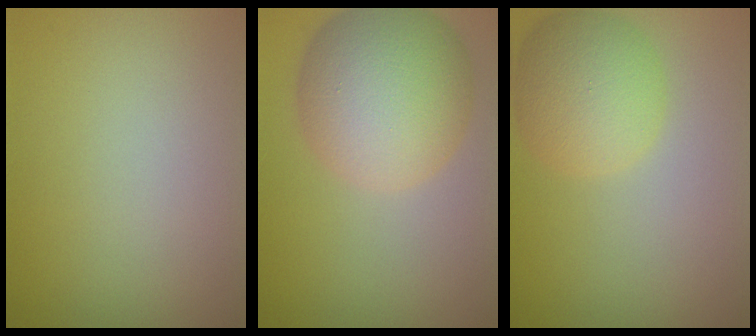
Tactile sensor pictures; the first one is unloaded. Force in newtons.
{"total": 8.8, "press": 8.8, "slide": 0.3}
{"total": 5.2, "press": 5.2, "slide": 0.2}